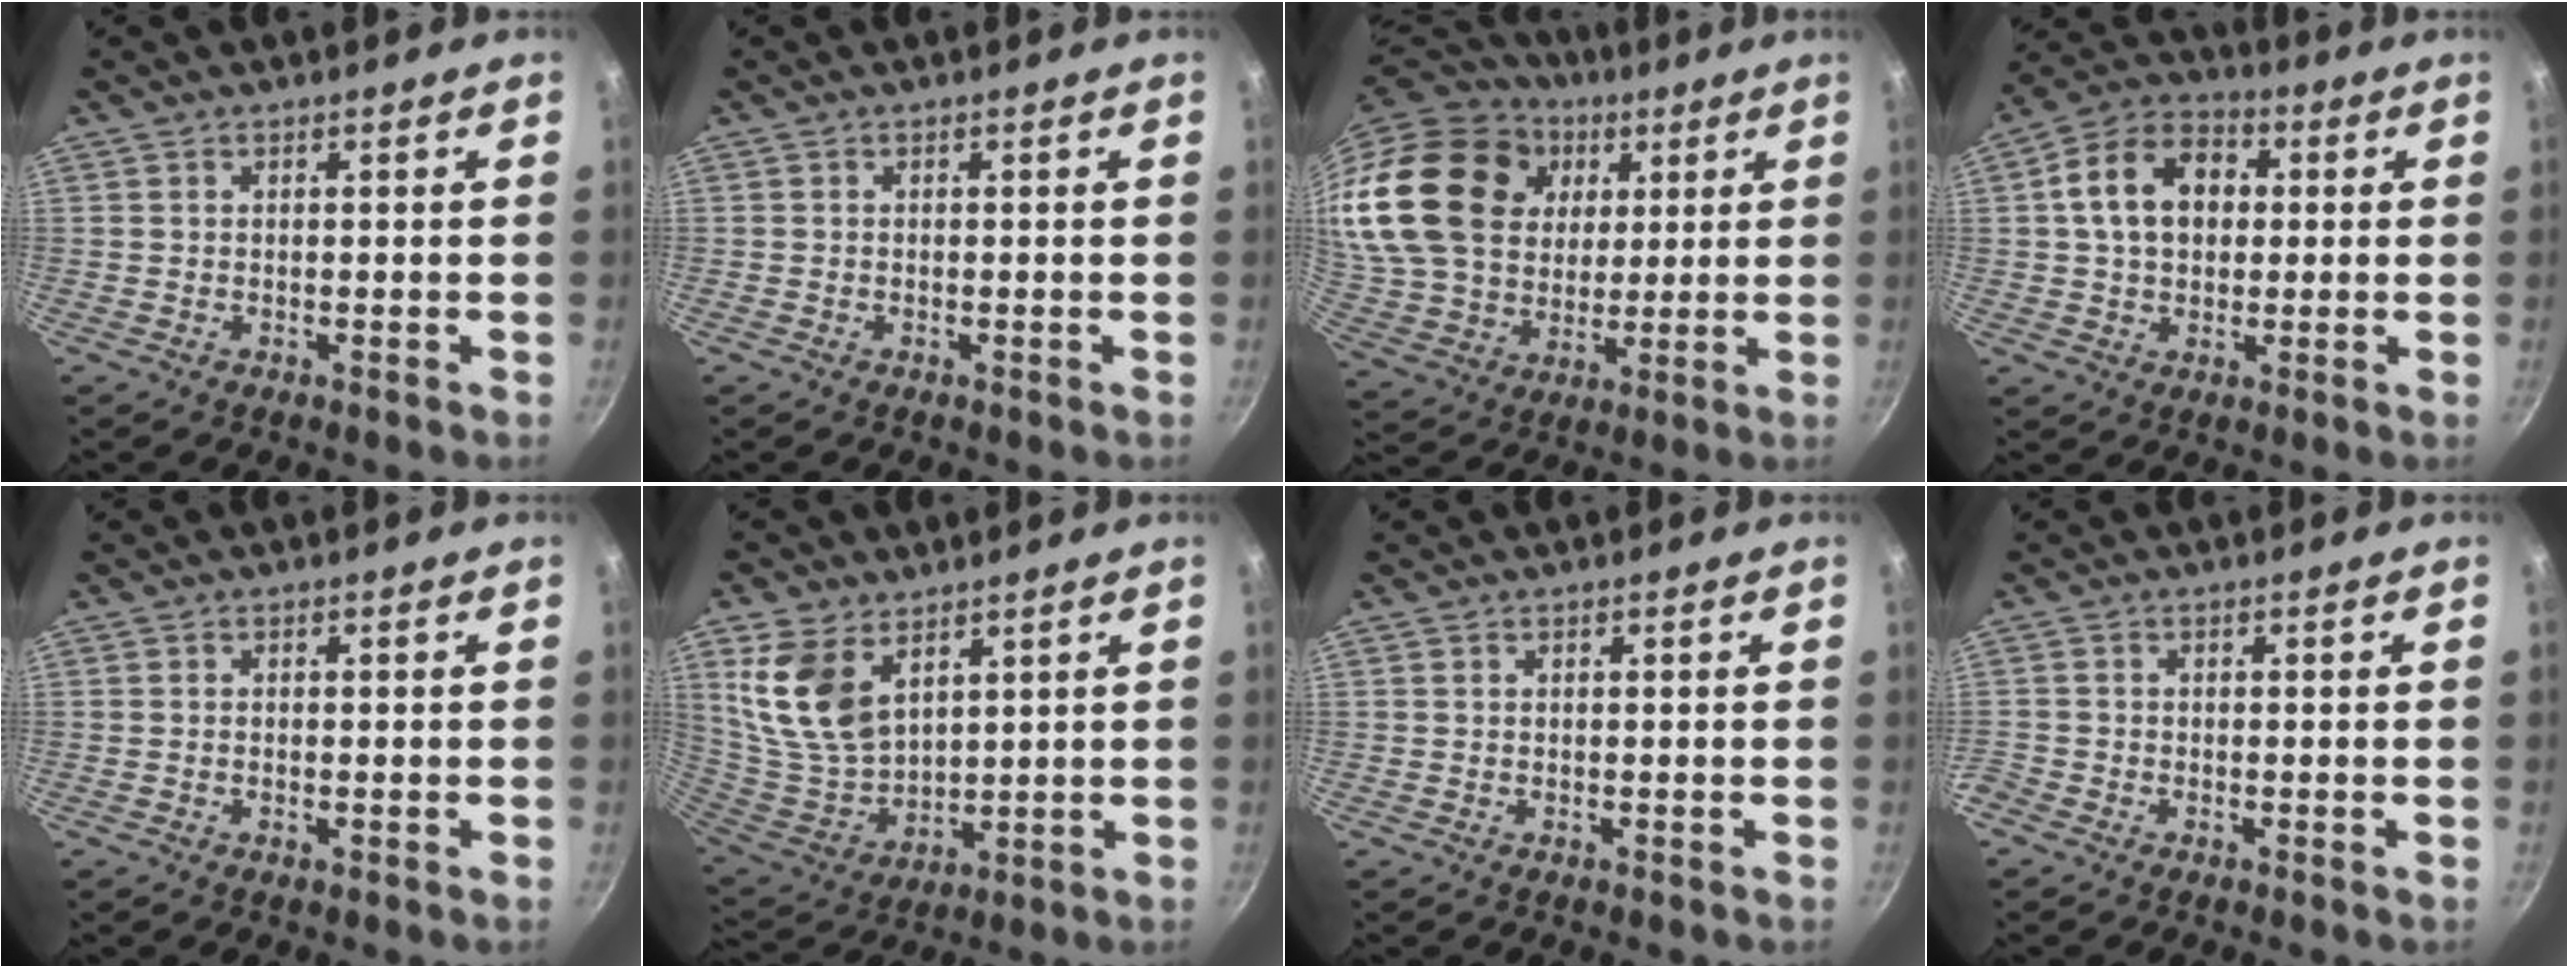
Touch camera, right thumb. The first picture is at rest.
{"total": 0.0}
{"total": 30.4, "force": [9.9, 22.6, 17.8], "torque": [-0.349, 0.010, 0.192]}
{"total": 12.9, "force": [2.1, 9.4, 8.6], "torque": [-0.121, 0.022, 0.020]}
{"total": 0.6, "force": [-0.2, 0.3, 0.5], "torque": [-0.009, 0.002, -0.005]}
{"total": 13.5, "force": [6.3, 8.4, 8.5], "torque": [-0.154, -0.041, 0.141]}
{"total": 0.0}
{"total": 1.2, "force": [-0.8, 0.5, 0.8], "torque": [-0.034, 0.003, -0.021]}